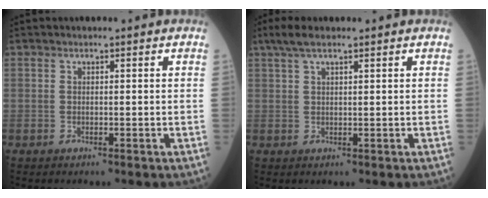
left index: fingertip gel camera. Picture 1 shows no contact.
{"total": 3.4, "force": [2.4, 0.6, 2.4], "torque": [-0.055, 0.014, 0.049]}